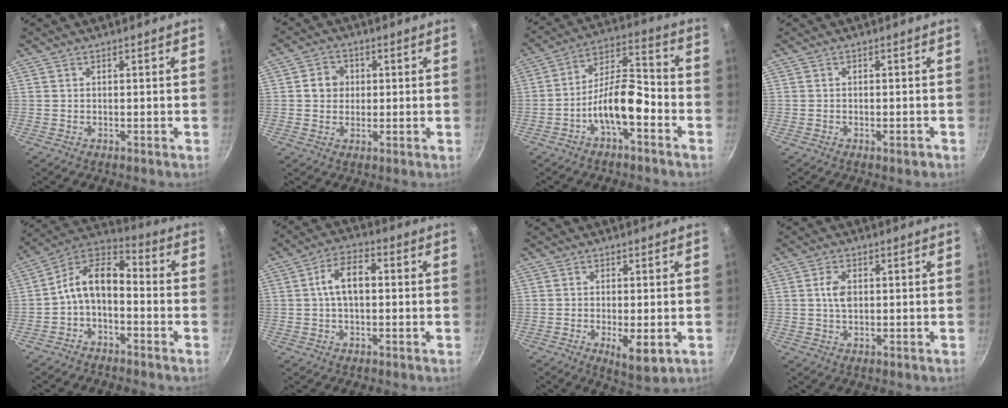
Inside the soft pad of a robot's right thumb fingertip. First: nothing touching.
{"total": 4.7, "force": [0.6, 4.2, 2.0], "torque": [-0.012, 0.006, 0.007]}
{"total": 12.0, "force": [-4.6, 4.9, 10.0], "torque": [-0.171, 0.057, -0.084]}
{"total": 1.3, "force": [-0.8, 0.4, 1.0], "torque": [-0.014, 0.003, -0.009]}
{"total": 10.5, "force": [-1.8, 6.5, 8.1], "torque": [-0.127, 0.058, -0.047]}
{"total": 7.5, "force": [0.6, 4.2, 6.2], "torque": [-0.109, 0.022, 0.003]}
{"total": 5.8, "force": [-1.7, 2.0, 5.2], "torque": [-0.083, -0.015, -0.021]}
{"total": 3.6, "force": [0.4, 2.2, 2.8], "torque": [-0.052, -0.001, 0.006]}